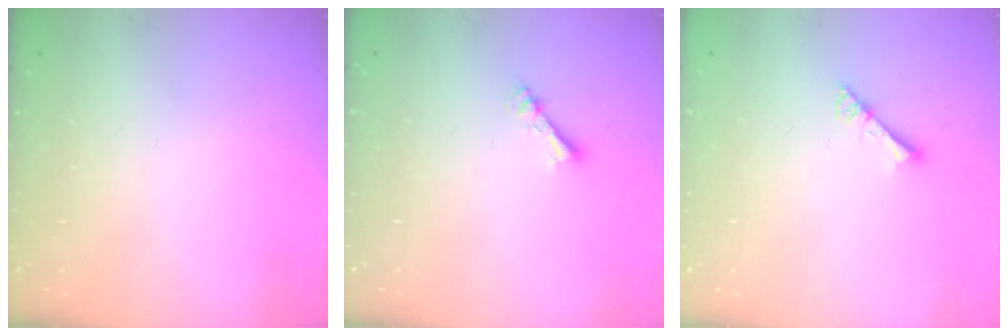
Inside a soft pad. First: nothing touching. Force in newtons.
{"total": 2.4, "press": 2.4, "slide": 0.4}
{"total": 2.9, "press": 2.9, "slide": 0.3}